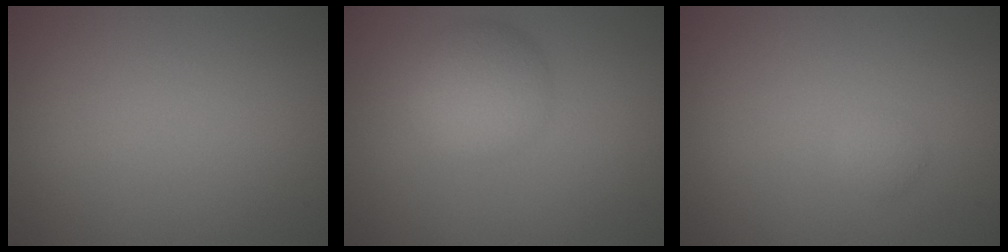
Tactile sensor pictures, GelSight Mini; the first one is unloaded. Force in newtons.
{"total": 4.2, "press": 4.2, "slide": 0.2}
{"total": 0.8, "press": 0.8, "slide": 0.1}